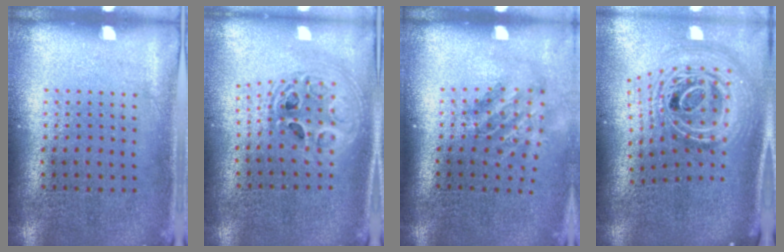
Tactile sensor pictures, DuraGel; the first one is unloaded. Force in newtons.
{"total": 2.0, "press": 1.6, "slide": 1.2}
{"total": 1.8, "press": 1.2, "slide": 1.3}
{"total": 3.0, "press": 2.0, "slide": 2.2}